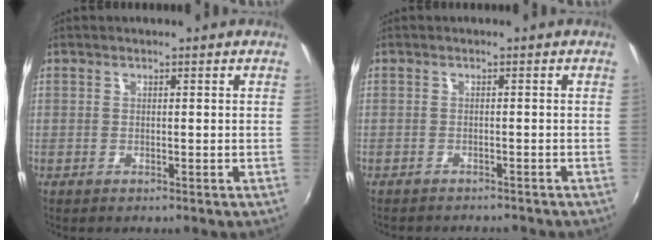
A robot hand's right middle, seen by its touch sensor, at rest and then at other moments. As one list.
[{"total": 4.0, "force": [-3.7, 1.0, 1.1], "torque": [-0.031, -0.012, -0.053]}]